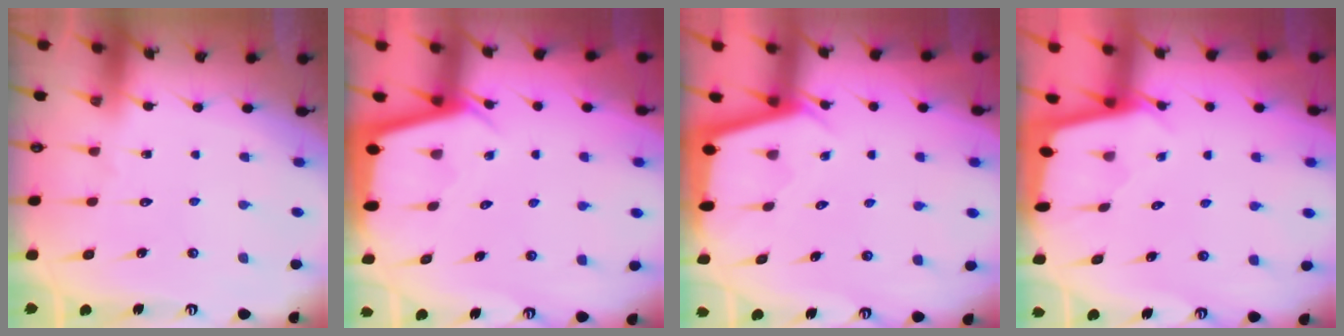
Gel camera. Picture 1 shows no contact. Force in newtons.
{"total": 2.9, "press": 2.8, "slide": 0.3}
{"total": 2.6, "press": 2.6, "slide": 0.2}
{"total": 1.8, "press": 1.8, "slide": 0.2}